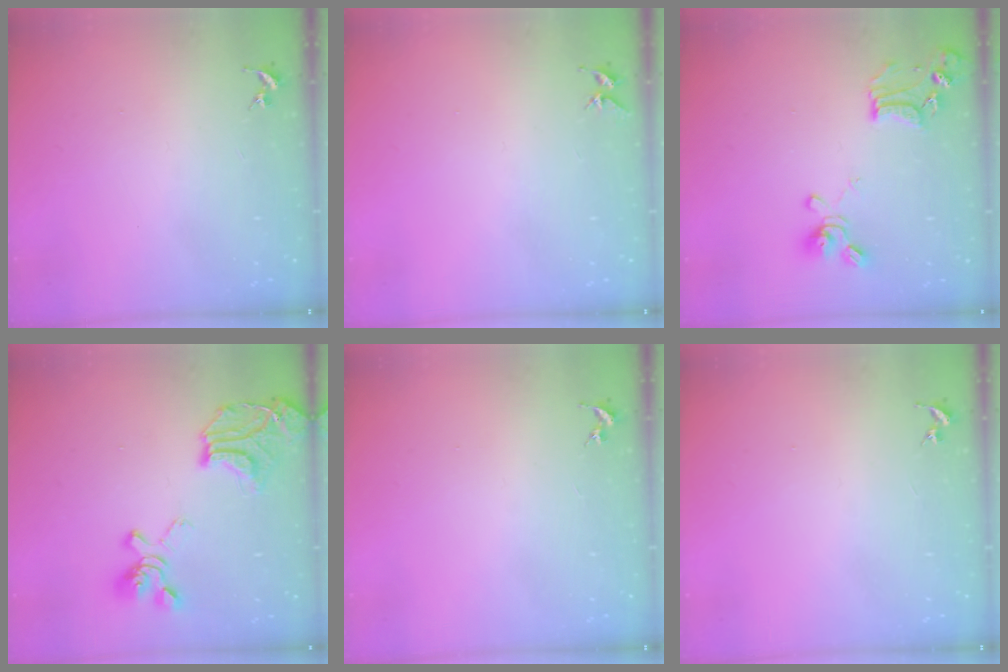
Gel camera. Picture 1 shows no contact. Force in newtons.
{"total": 5.0, "press": 4.9, "slide": 0.5}
{"total": 14.6, "press": 14.6, "slide": 1.4}
{"total": 20.9, "press": 20.8, "slide": 2.0}
{"total": 0.0}
{"total": 0.0}